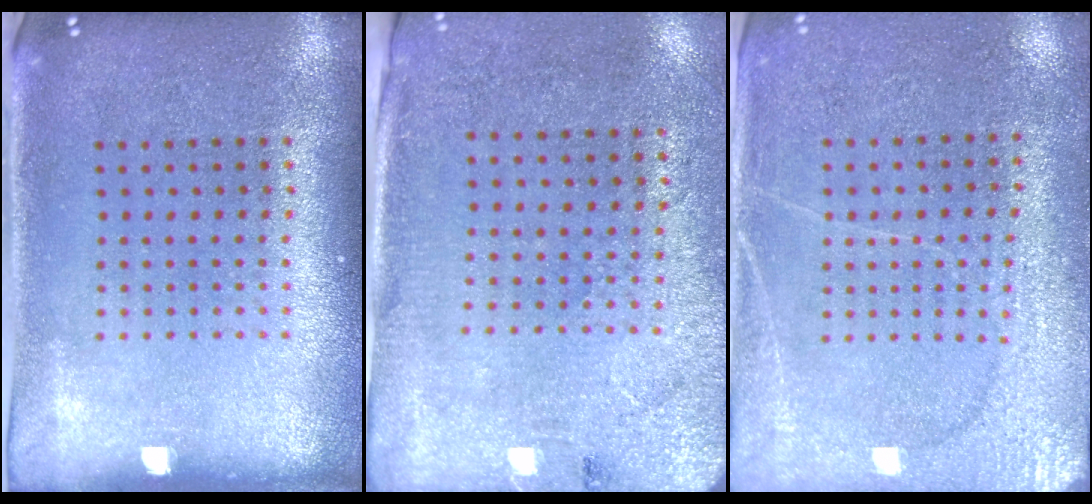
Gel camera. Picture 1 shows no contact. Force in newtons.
{"total": 2.7, "press": 2.3, "slide": 1.5}
{"total": 2.8, "press": 2.7, "slide": 0.8}